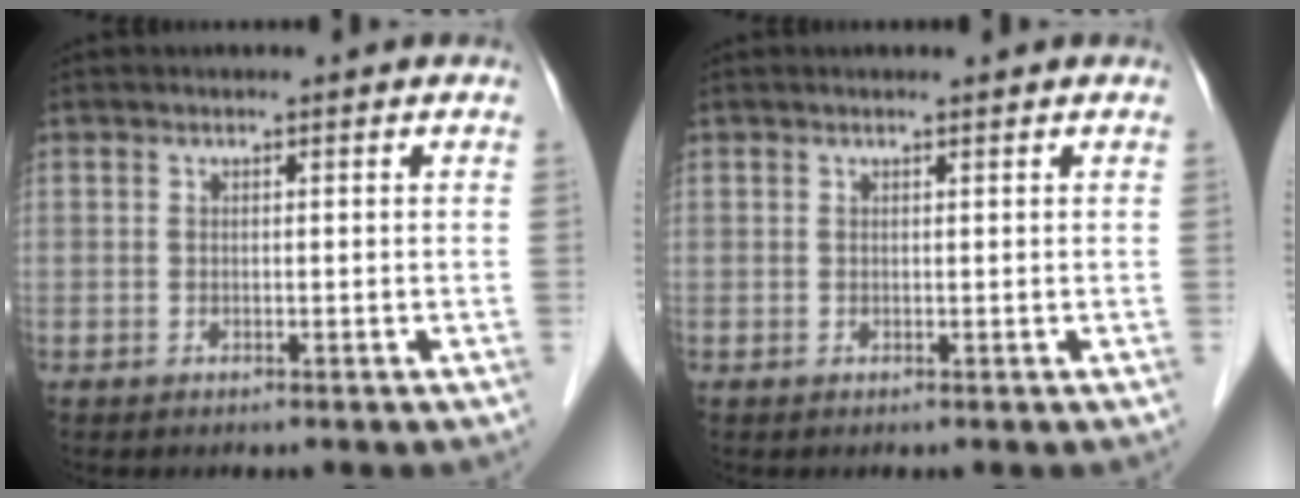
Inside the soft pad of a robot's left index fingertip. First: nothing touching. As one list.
[{"total": 1.0, "force": [0.9, 0.0, 0.5], "torque": [-0.009, 0.008, 0.018]}]